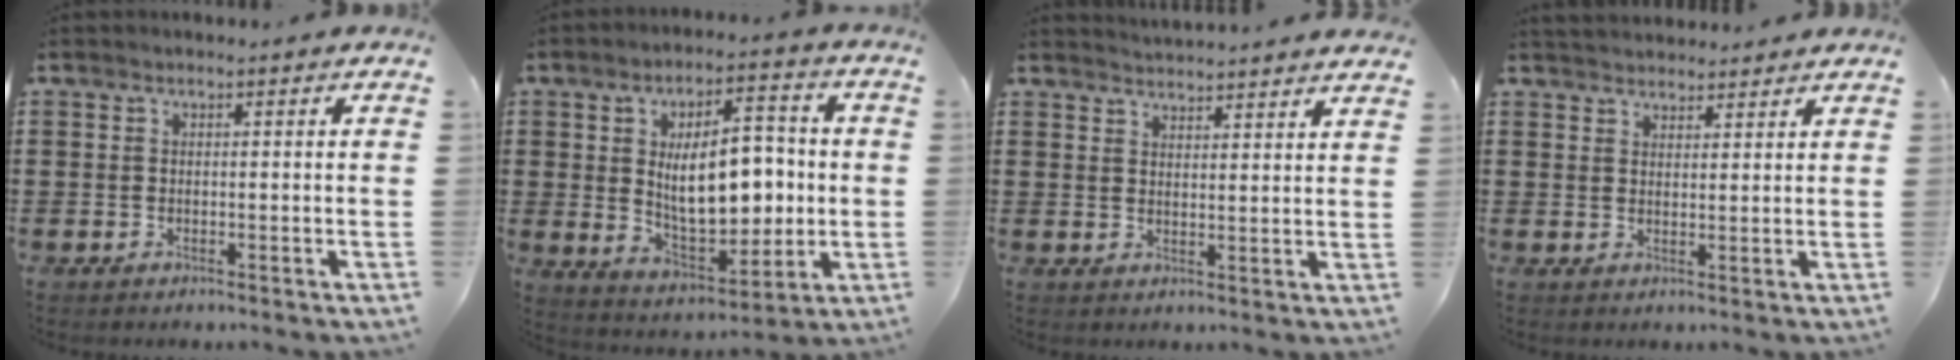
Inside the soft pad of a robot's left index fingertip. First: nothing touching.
{"total": 12.2, "force": [0.7, 6.5, 10.2], "torque": [-0.171, 0.001, 0.009]}
{"total": 3.0, "force": [3.0, -0.6, -0.3], "torque": [-0.004, -0.015, 0.054]}
{"total": 2.5, "force": [2.3, 0.8, -0.6], "torque": [0.002, -0.002, 0.044]}